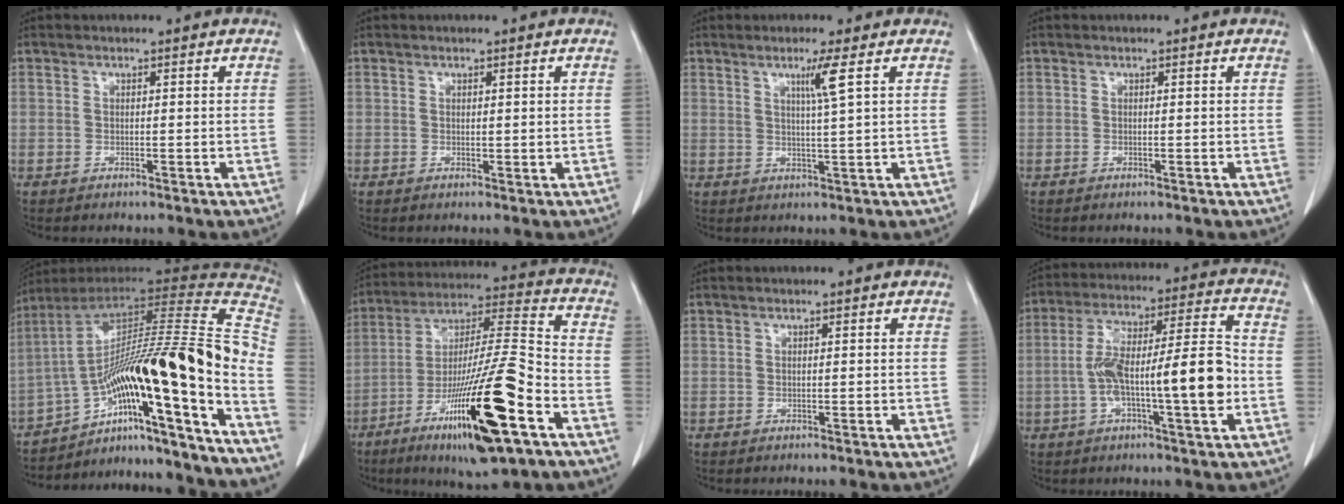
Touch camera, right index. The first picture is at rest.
{"total": 0.0}
{"total": 3.5, "force": [1.6, -1.1, 2.9], "torque": [-0.052, -0.008, 0.029]}
{"total": 0.0}
{"total": 29.5, "force": [-15.5, 0.7, 25.0], "torque": [-0.309, 0.014, -0.249]}
{"total": 23.0, "force": [-10.8, 2.2, 20.2], "torque": [-0.343, -0.032, -0.181]}
{"total": 0.0}
{"total": 15.3, "force": [-3.1, 2.0, 14.9], "torque": [-0.265, 0.023, -0.050]}